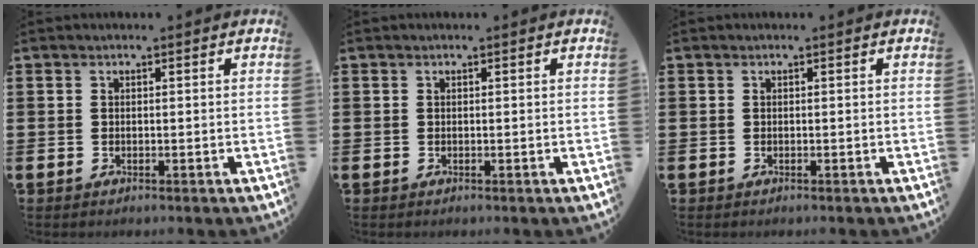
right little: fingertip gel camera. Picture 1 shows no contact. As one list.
[{"total": 0.0}, {"total": 0.0}]